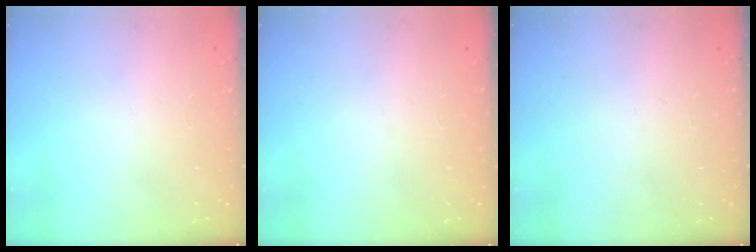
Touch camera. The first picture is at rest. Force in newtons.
{"total": 0.0}
{"total": 0.0}